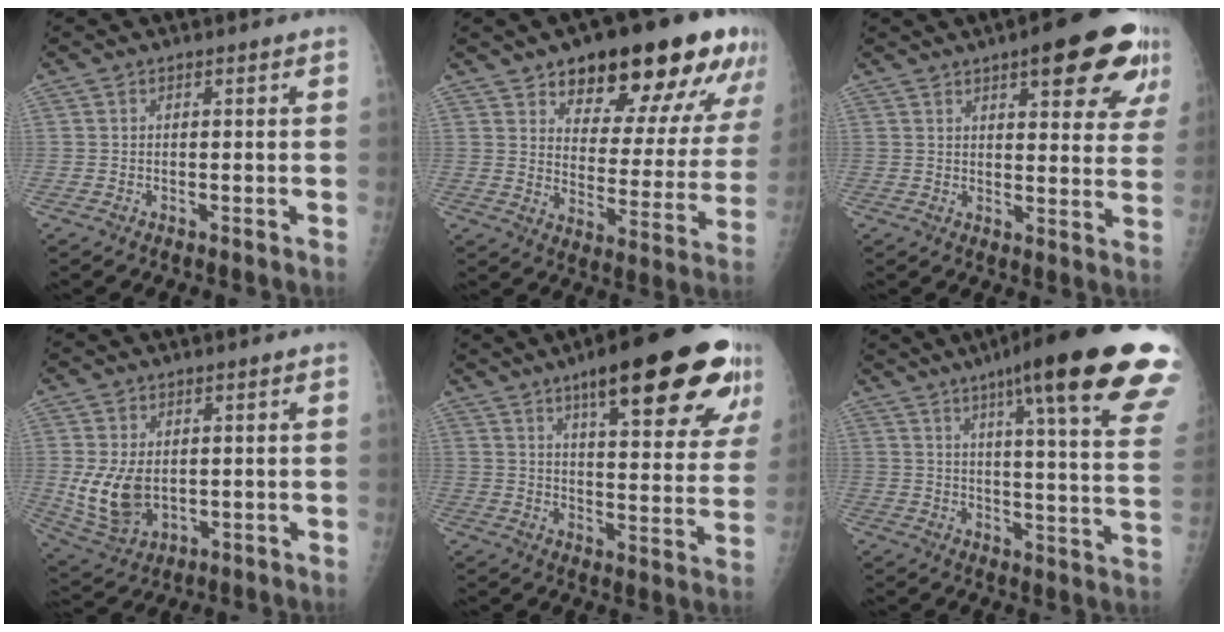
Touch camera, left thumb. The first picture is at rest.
{"total": 22.7, "force": [14.5, 9.7, 14.6], "torque": [-0.146, -0.053, 0.204]}
{"total": 21.7, "force": [12.2, 5.9, 17.0], "torque": [-0.201, -0.032, 0.159]}
{"total": 9.8, "force": [0.1, 6.6, 7.3], "torque": [-0.131, -0.012, 0.021]}
{"total": 25.7, "force": [15.0, 6.2, 19.9], "torque": [-0.248, -0.042, 0.209]}
{"total": 28.5, "force": [17.3, 3.7, 22.3], "torque": [-0.254, -0.052, 0.225]}